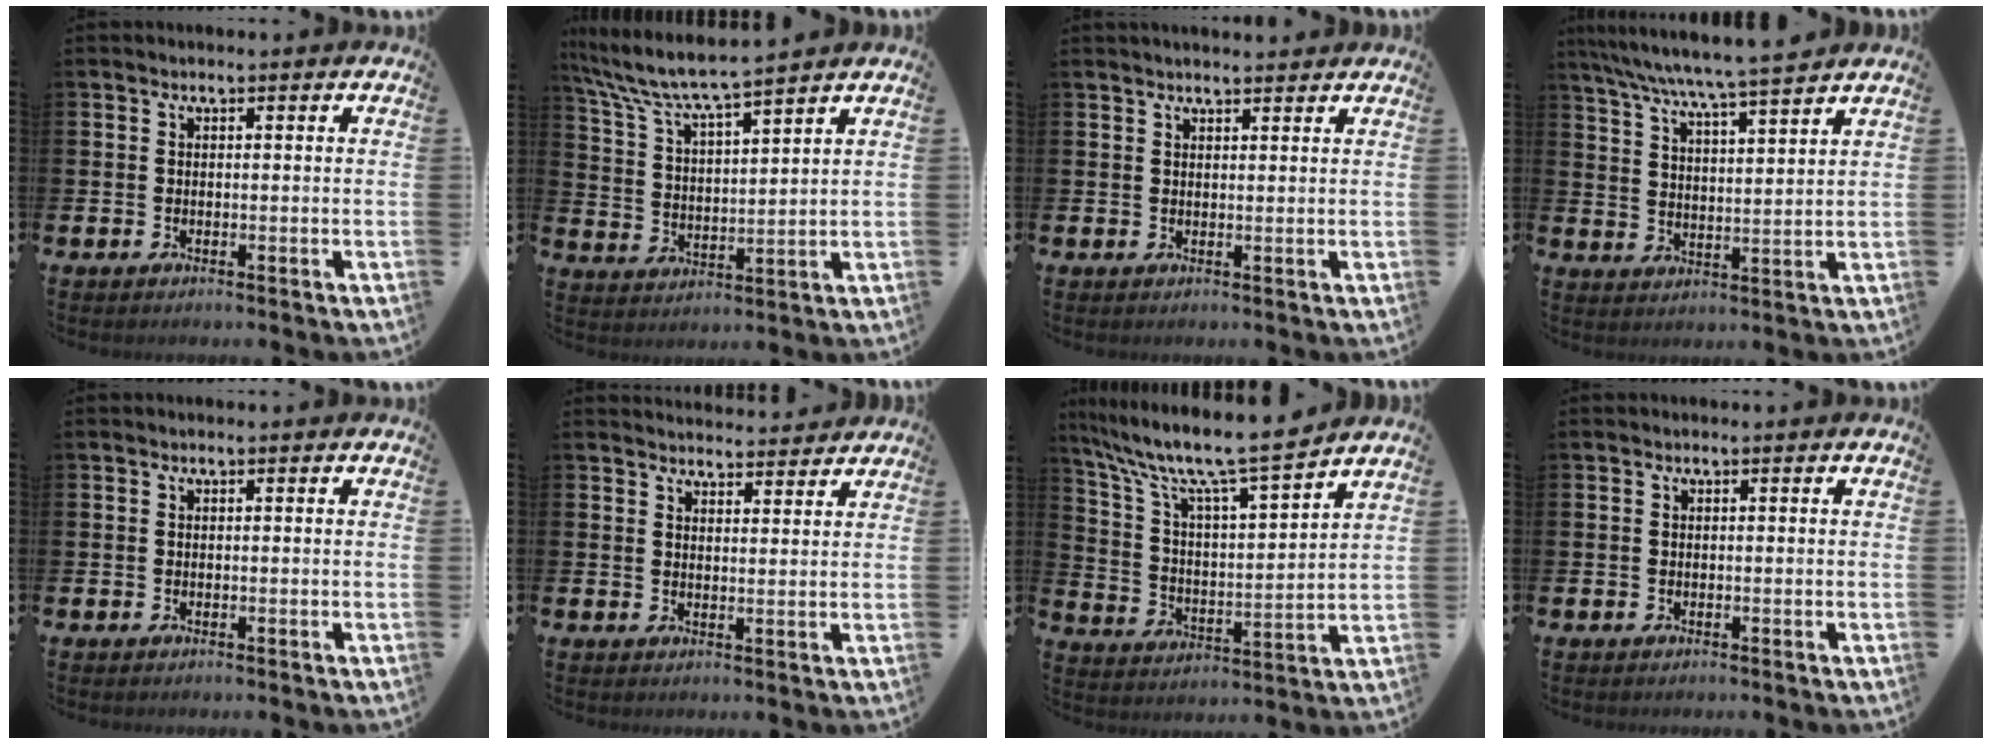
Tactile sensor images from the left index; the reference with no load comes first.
{"total": 6.9, "force": [6.4, 0.3, 2.5], "torque": [-0.078, -0.041, 0.109]}
{"total": 1.8, "force": [1.8, 0.1, 0.2], "torque": [0.003, -0.008, 0.031]}
{"total": 7.0, "force": [6.6, -0.2, 2.2], "torque": [-0.069, -0.042, 0.116]}
{"total": 0.0}
{"total": 3.5, "force": [3.4, 0.4, -0.1], "torque": [0.000, -0.022, 0.062]}
{"total": 10.4, "force": [9.2, 0.7, 4.9], "torque": [-0.127, -0.062, 0.150]}
{"total": 0.0}